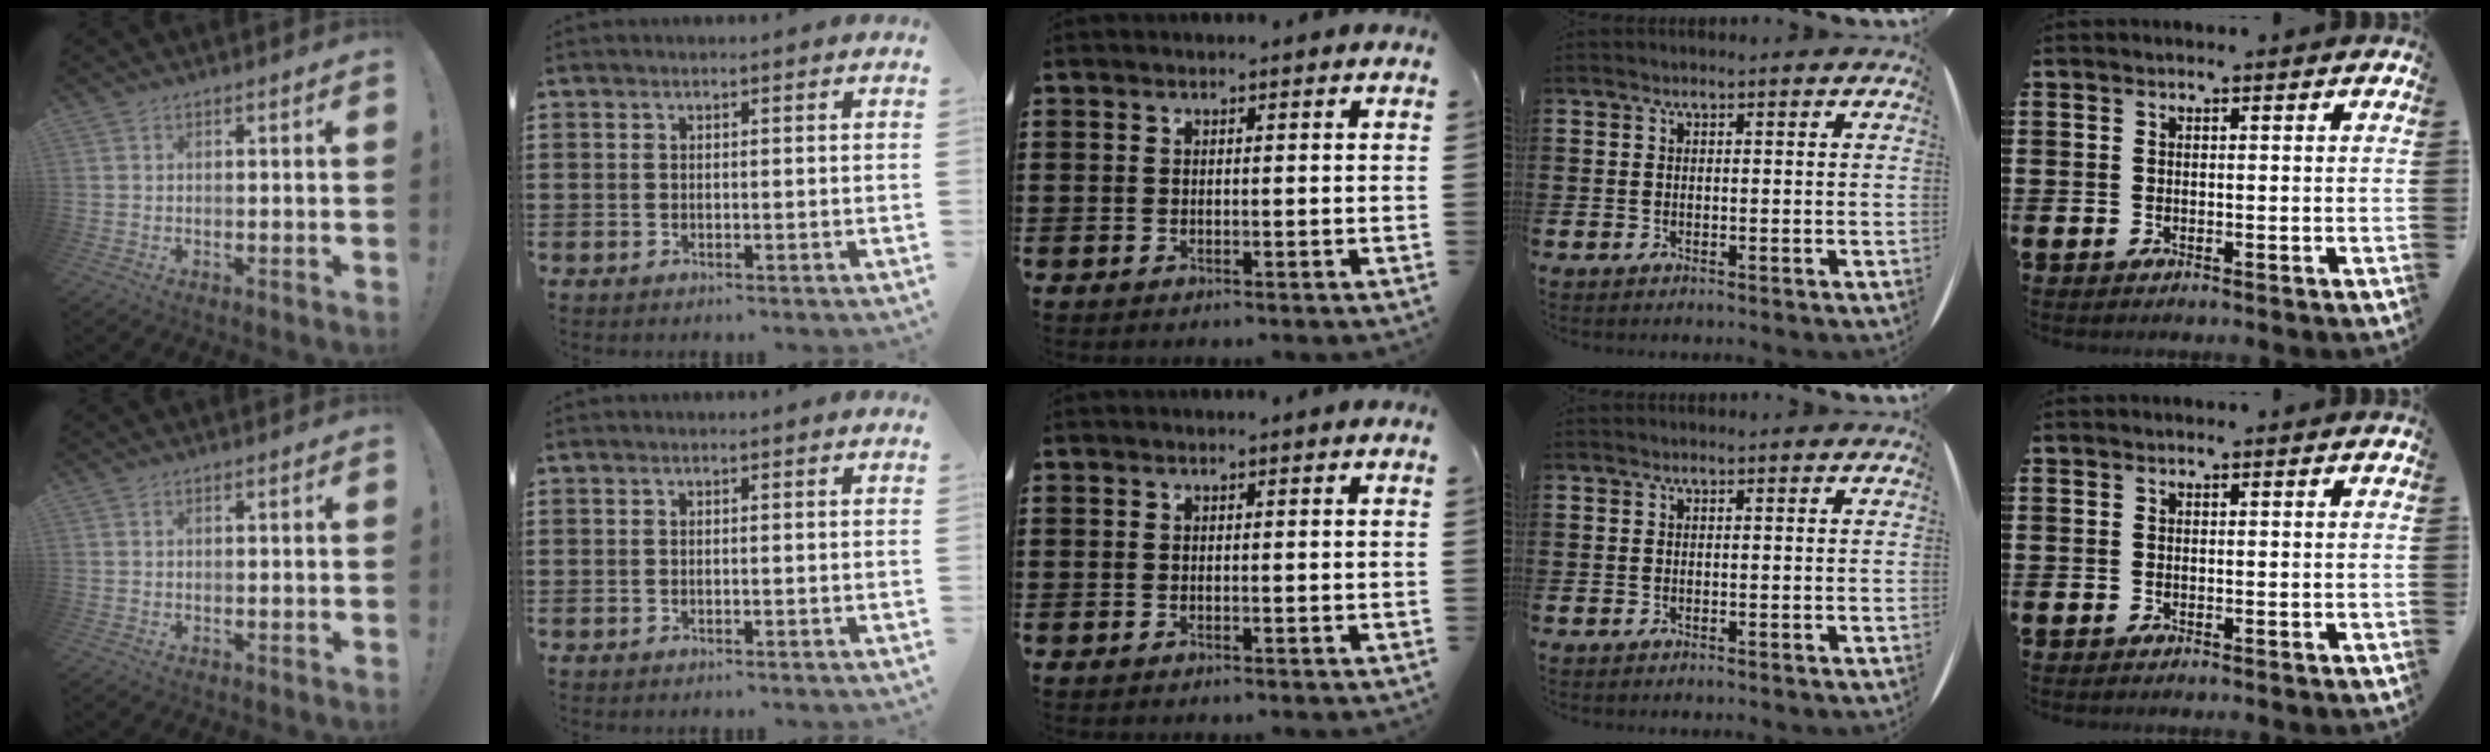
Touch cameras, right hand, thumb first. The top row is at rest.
{}